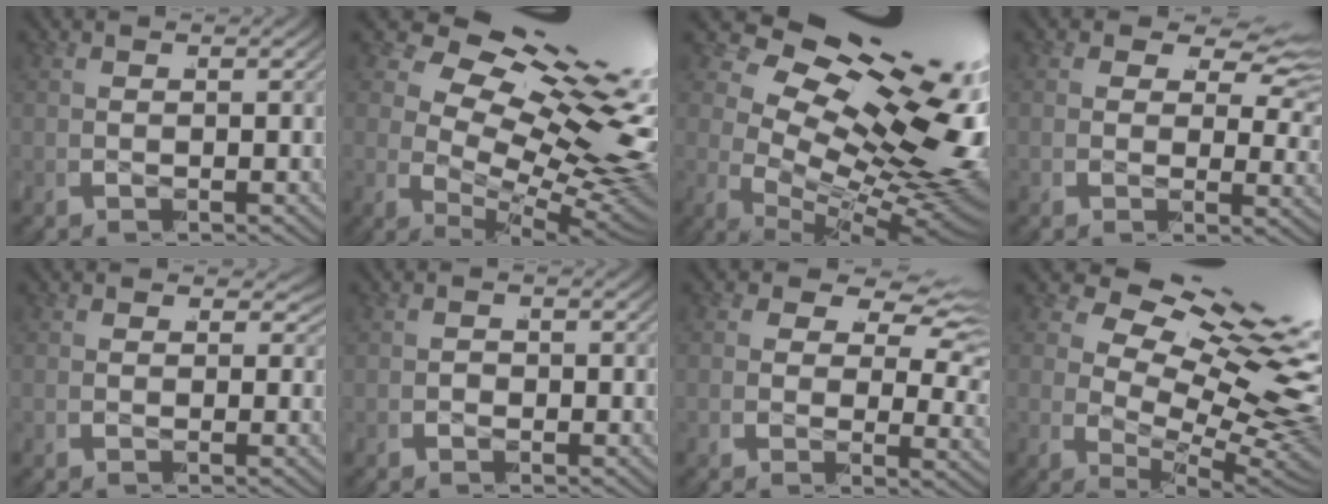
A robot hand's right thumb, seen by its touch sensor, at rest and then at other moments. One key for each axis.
{"total": 19.8, "fx": 0.9, "fy": 12.2, "fz": 15.6, "tx": -0.242, "ty": -0.033, "tz": 0.021}
{"total": 25.3, "fx": 0.8, "fy": 15.8, "fz": 19.7, "tx": -0.294, "ty": -0.033, "tz": 0.014}
{"total": 5.6, "fx": 1.8, "fy": 3.0, "fz": 4.3, "tx": -0.054, "ty": 0.003, "tz": 0.023}
{"total": 1.9, "fx": 0.5, "fy": 1.3, "fz": 1.2, "tx": -0.020, "ty": -0.008, "tz": 0.008}
{"total": 1.4, "fx": -0.7, "fy": 1.0, "fz": 0.6, "tx": -0.011, "ty": -0.004, "tz": -0.010}
{"total": 7.2, "fx": 2.1, "fy": 4.2, "fz": 5.4, "tx": -0.068, "ty": 0.004, "tz": 0.025}
{"total": 16.0, "fx": 1.1, "fy": 9.8, "fz": 12.7, "tx": -0.204, "ty": -0.032, "tz": 0.025}